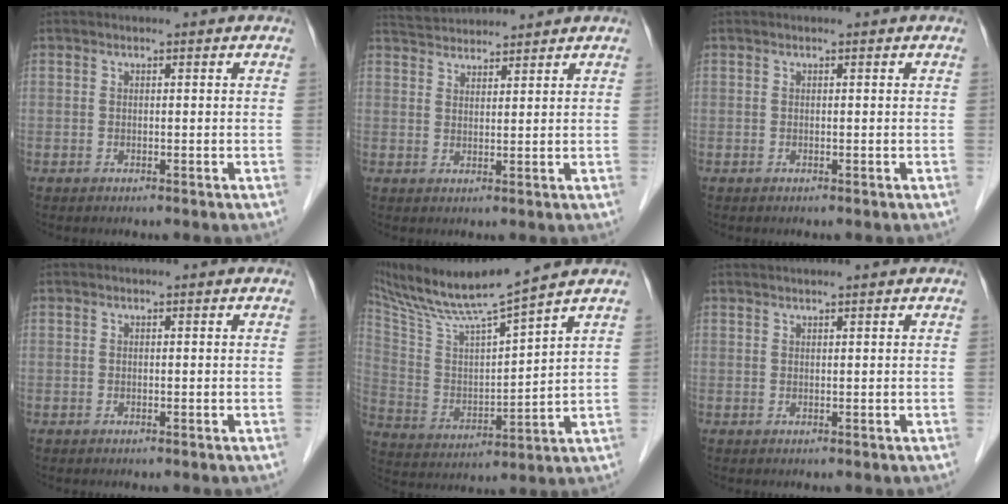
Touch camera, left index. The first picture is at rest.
{"total": 5.4, "force": [5.3, 0.5, 0.8], "torque": [-0.020, 0.034, 0.092]}
{"total": 0.0}
{"total": 0.0}
{"total": 15.4, "force": [13.4, -1.3, 7.5], "torque": [-0.147, -0.001, 0.244]}
{"total": 2.5, "force": [2.1, -0.4, 1.3], "torque": [-0.013, 0.021, 0.038]}